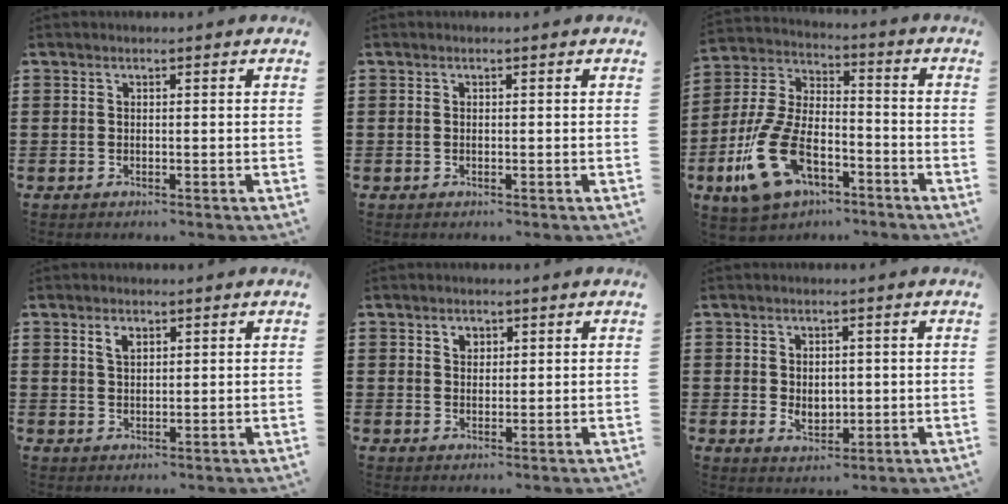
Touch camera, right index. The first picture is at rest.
{"total": 0.0}
{"total": 14.3, "force": [-7.0, 7.5, 9.9], "torque": [-0.233, 0.017, -0.133]}
{"total": 2.0, "force": [1.3, 1.1, 1.2], "torque": [-0.027, 0.004, 0.023]}
{"total": 1.7, "force": [1.0, 1.3, 0.6], "torque": [-0.015, 0.006, 0.019]}
{"total": 3.0, "force": [0.1, 2.3, 1.9], "torque": [-0.034, 0.007, -0.001]}